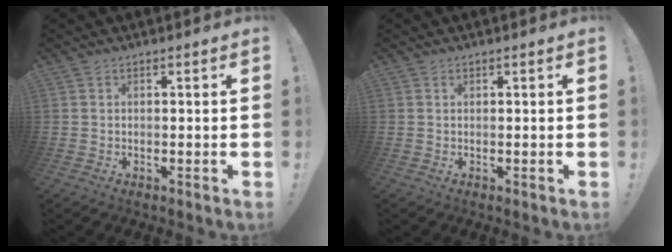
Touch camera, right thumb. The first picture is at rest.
{"total": 0.0}